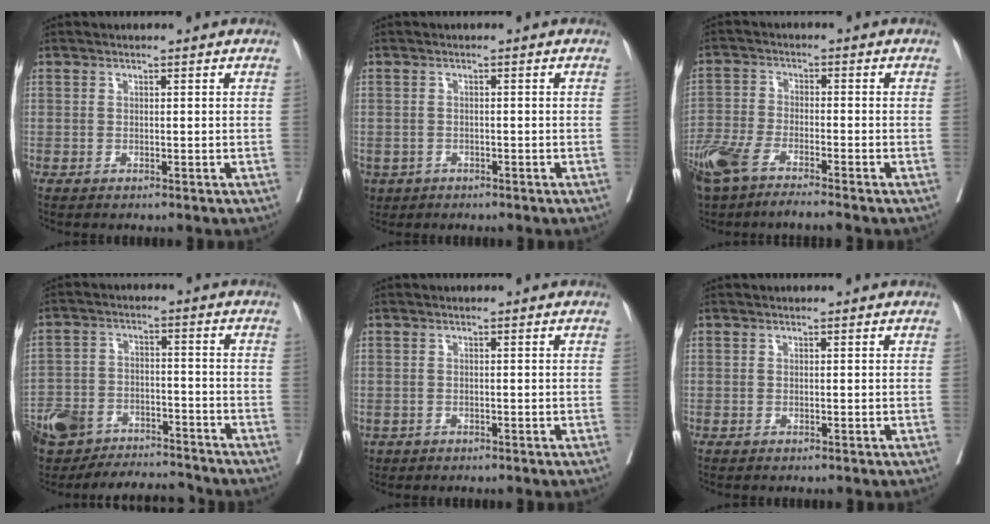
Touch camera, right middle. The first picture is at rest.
{"total": 4.1, "force": [-2.4, 3.1, 1.0], "torque": [-0.019, 0.001, -0.037]}
{"total": 8.2, "force": [-6.2, 1.6, 5.1], "torque": [-0.106, -0.014, -0.122]}
{"total": 14.7, "force": [-12.5, 5.9, 5.0], "torque": [-0.103, 0.020, -0.200]}
{"total": 1.1, "force": [-0.6, 0.9, 0.3], "torque": [-0.010, 0.001, -0.006]}
{"total": 0.0}